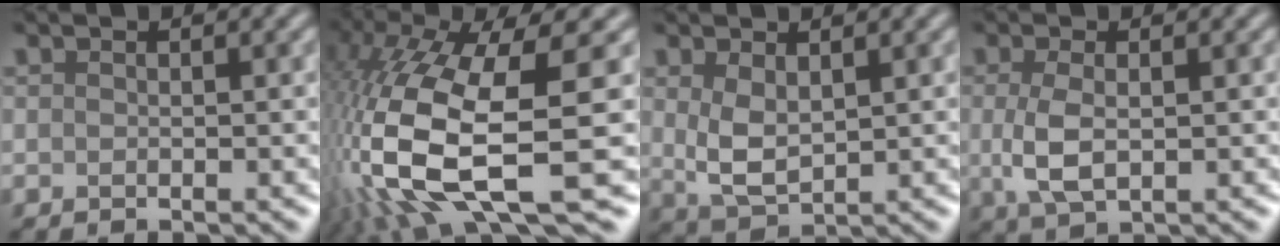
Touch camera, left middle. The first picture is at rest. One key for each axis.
{"total": 14.4, "fx": -3.2, "fy": 4.4, "fz": 13.4, "tx": -0.310, "ty": -0.010, "tz": -0.051}
{"total": 3.6, "fx": 0.7, "fy": 2.2, "fz": 2.8, "tx": -0.069, "ty": 0.000, "tz": 0.021}
{"total": 3.4, "fx": -0.1, "fy": 1.7, "fz": 3.0, "tx": -0.074, "ty": -0.003, "tz": 0.001}